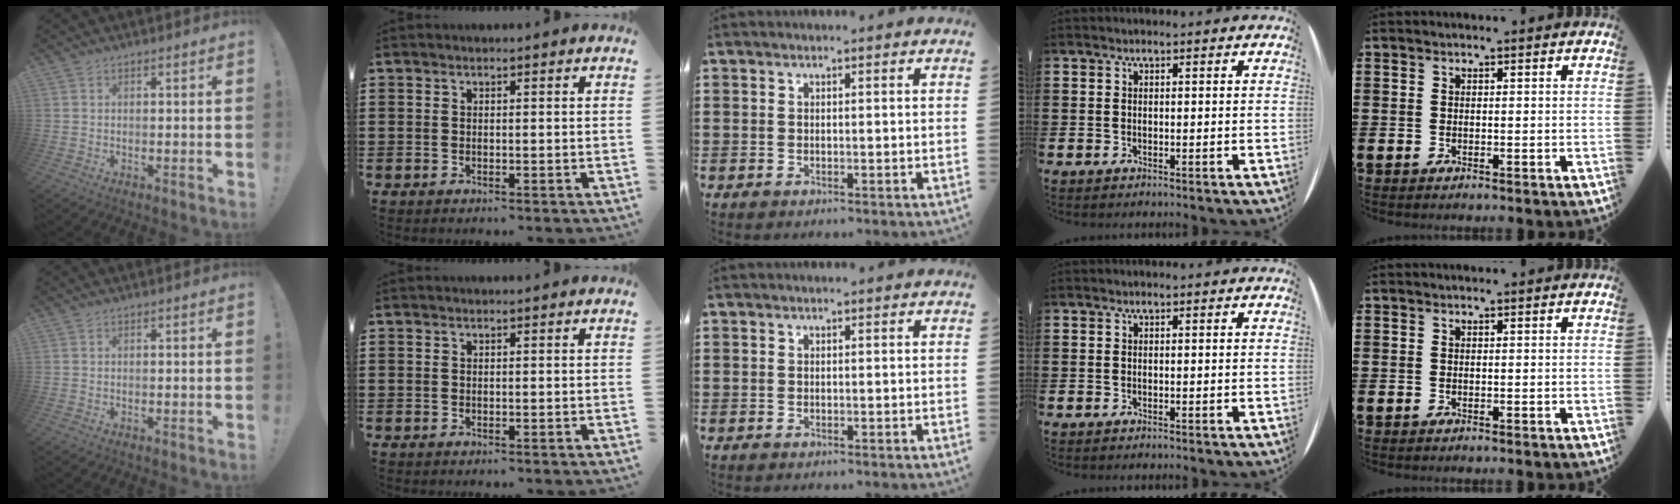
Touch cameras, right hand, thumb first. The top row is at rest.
{}